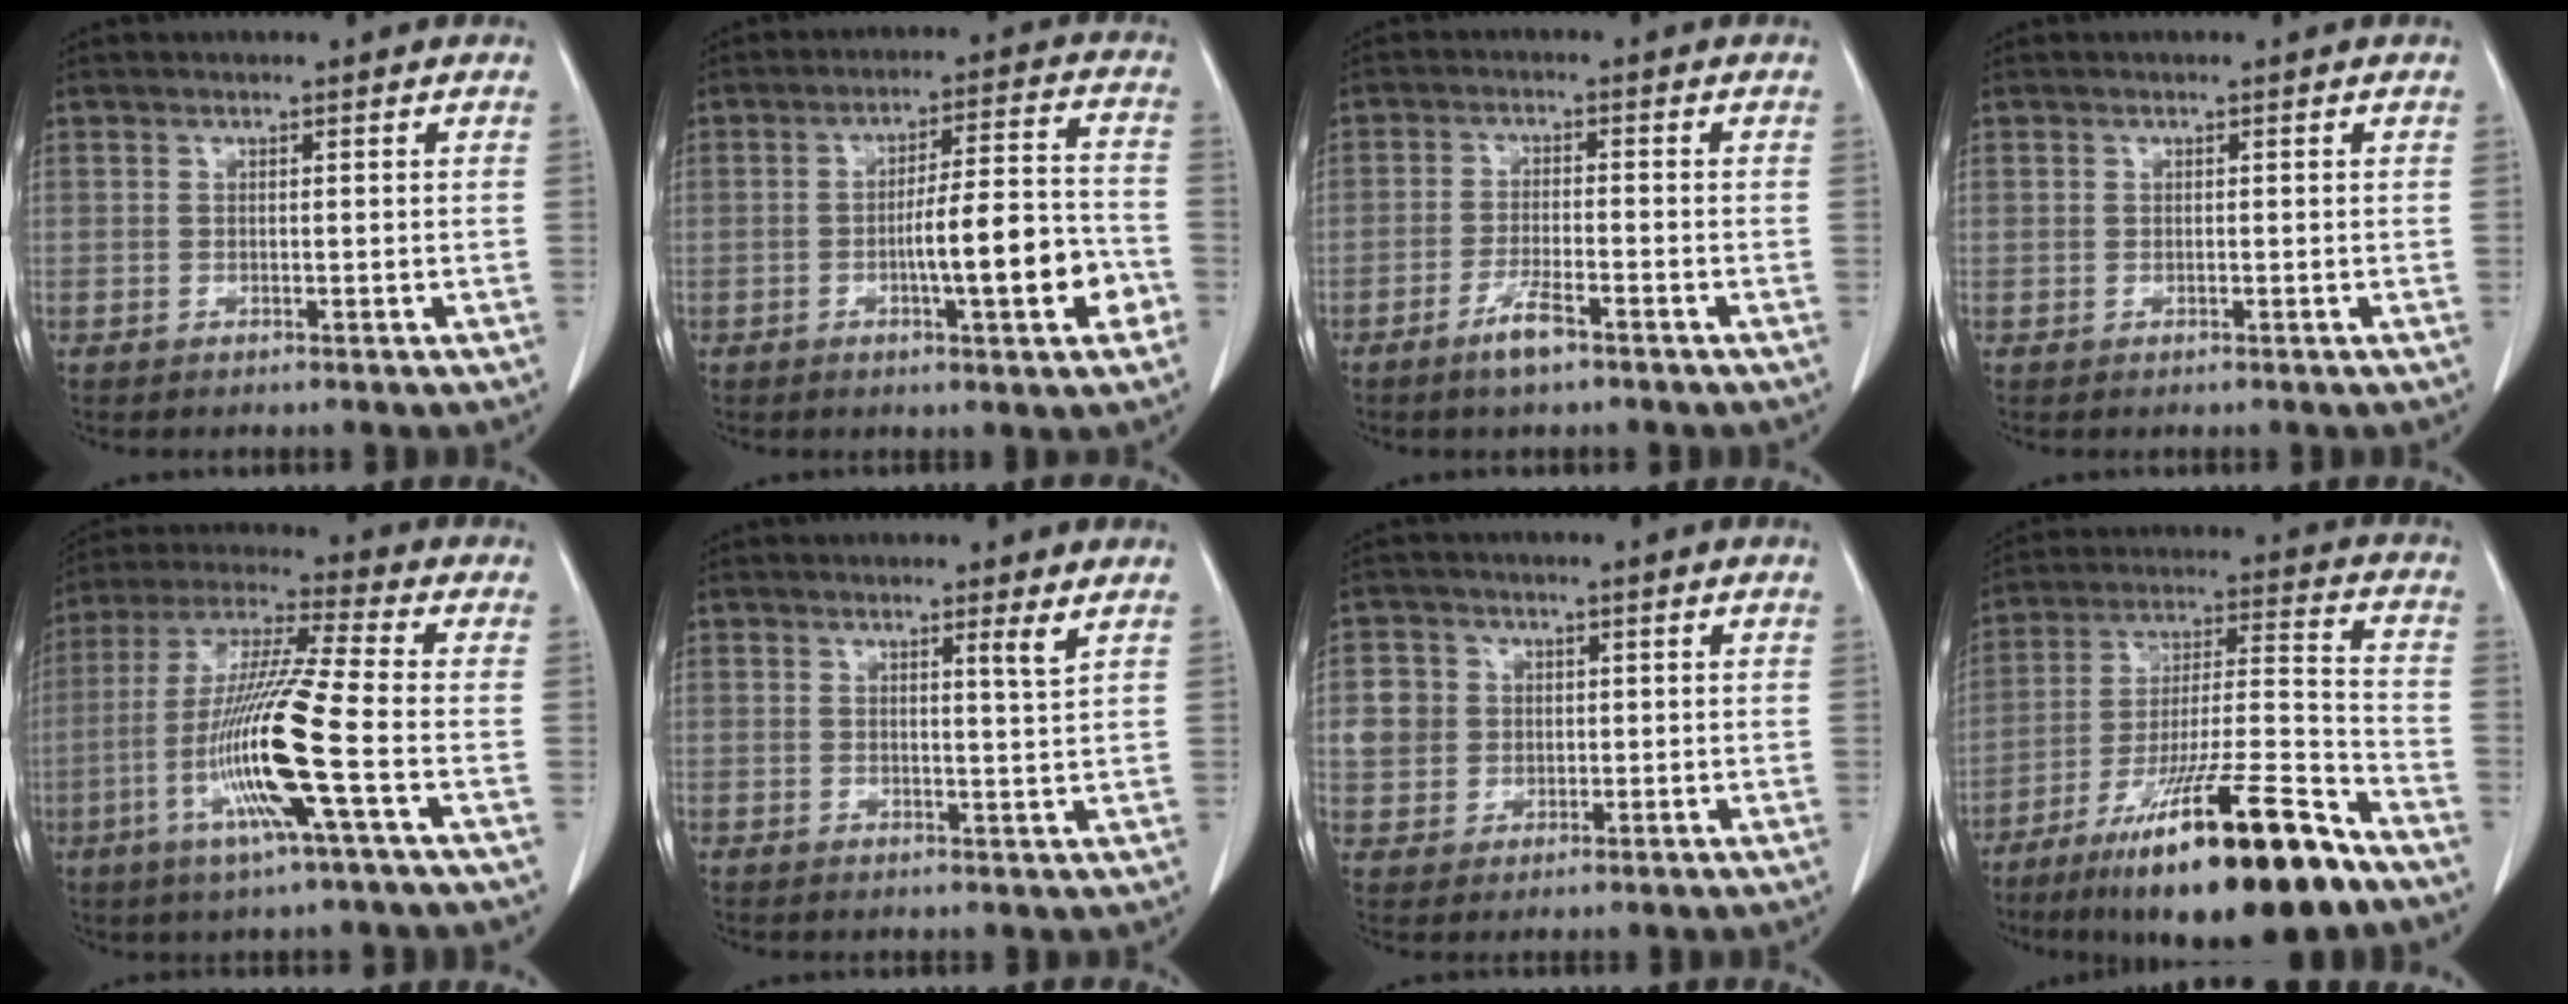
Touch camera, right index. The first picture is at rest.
{"total": 11.6, "force": [-3.6, 1.4, 11.0], "torque": [-0.167, 0.012, -0.052]}
{"total": 4.3, "force": [-2.9, 0.6, 3.1], "torque": [-0.060, -0.002, -0.054]}
{"total": 0.0}
{"total": 15.2, "force": [-4.4, -0.7, 14.6], "torque": [-0.297, -0.012, -0.094]}
{"total": 2.0, "force": [1.3, -0.6, 1.3], "torque": [-0.022, -0.014, 0.020]}
{"total": 5.6, "force": [0.9, 5.3, 1.4], "torque": [-0.030, 0.014, 0.022]}
{"total": 22.8, "force": [-15.1, 2.3, 16.9], "torque": [-0.255, -0.024, -0.256]}